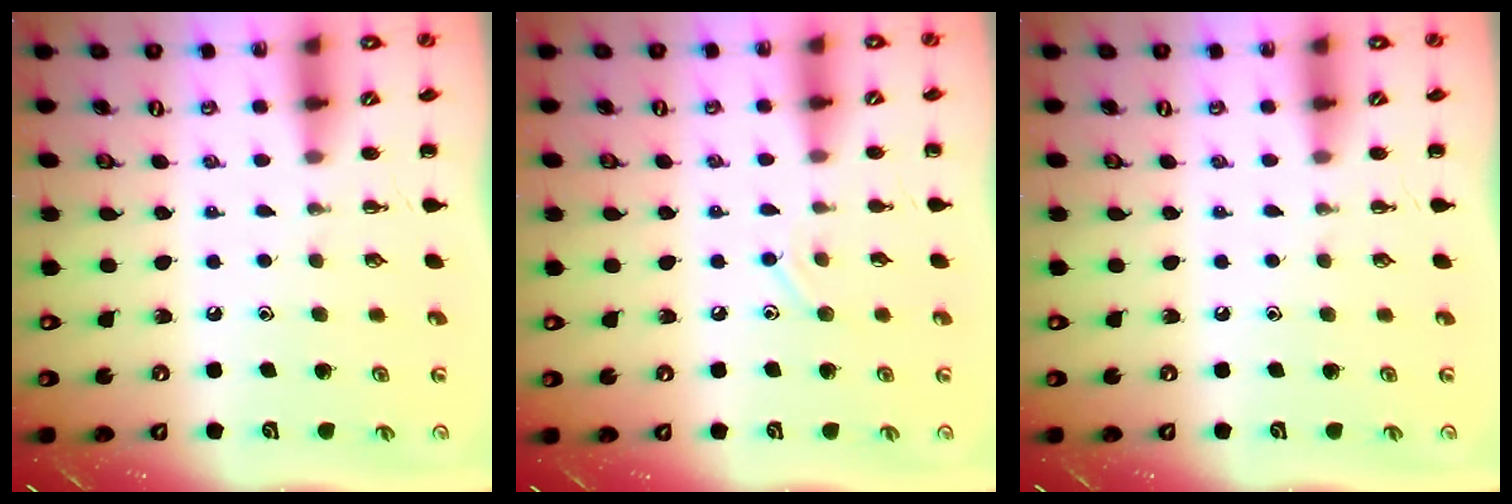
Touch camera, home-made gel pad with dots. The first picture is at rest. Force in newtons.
{"total": 6.6, "press": 6.2, "slide": 2.1}
{"total": 0.0}